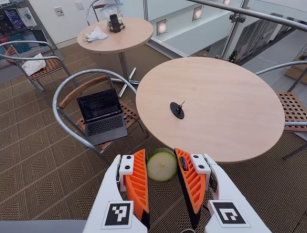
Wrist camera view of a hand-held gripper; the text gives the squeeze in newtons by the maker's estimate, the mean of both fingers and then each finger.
{"total": 9.8, "left": 10.2, "right": 9.4}